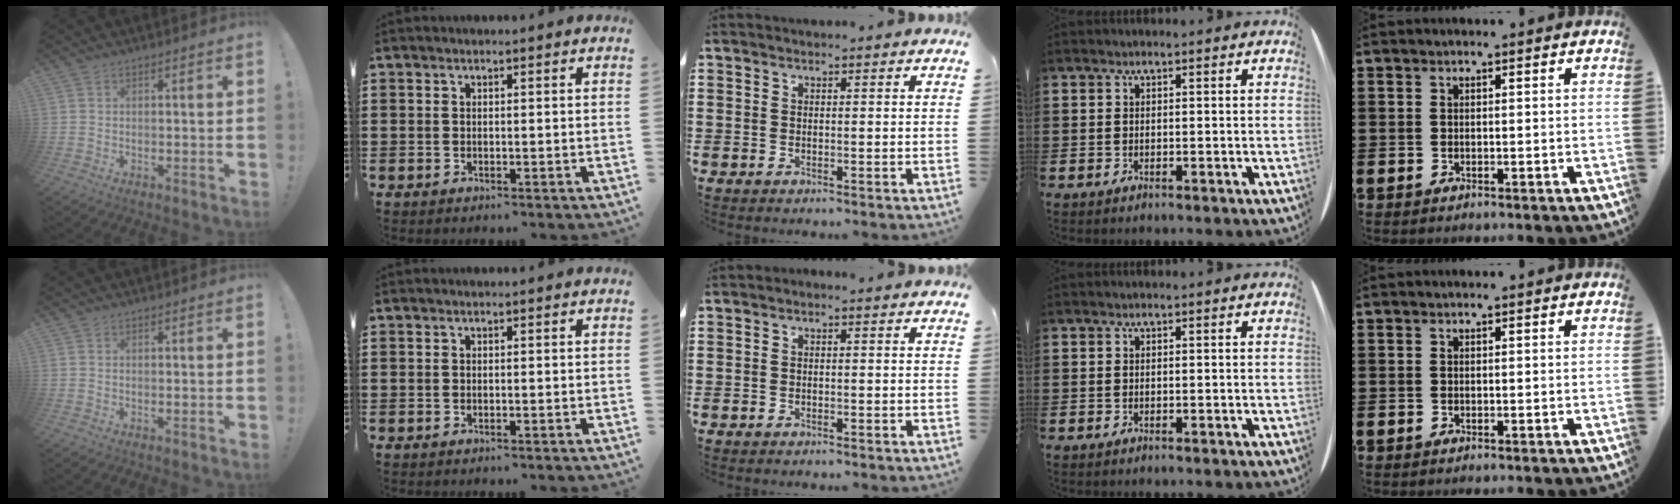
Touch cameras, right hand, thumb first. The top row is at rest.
{}